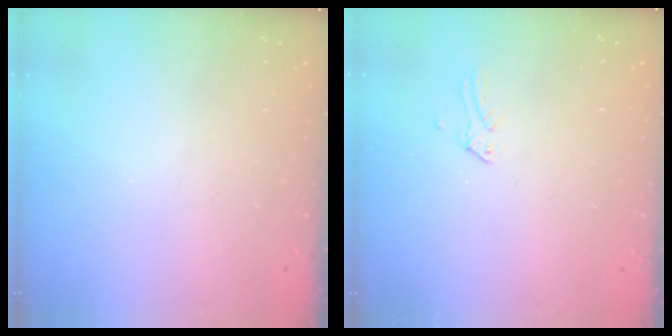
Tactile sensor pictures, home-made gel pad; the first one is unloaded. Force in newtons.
{"total": 0.0}